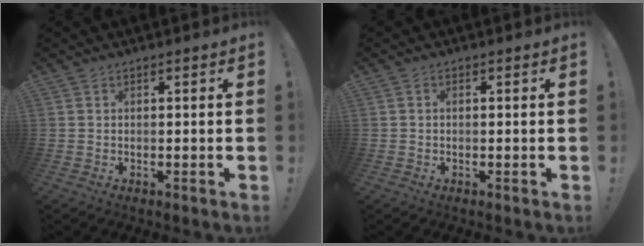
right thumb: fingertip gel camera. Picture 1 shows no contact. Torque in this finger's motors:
{"motor_torque": [-0.07, -0.35, -0.27, 0.41, -0.02]}